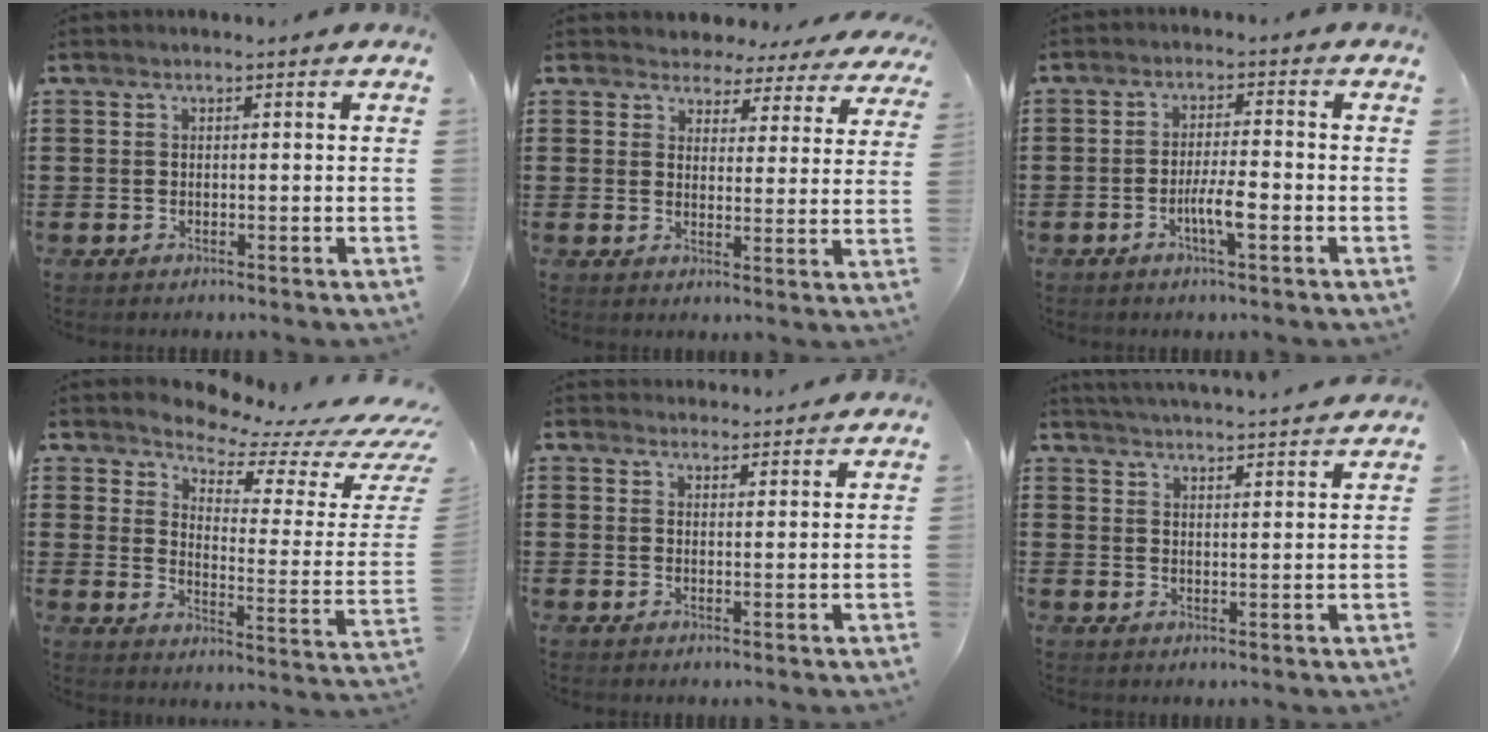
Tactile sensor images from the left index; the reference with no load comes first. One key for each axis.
{"total": 4.0, "fx": 3.8, "fy": 1.4, "fz": 0.2, "tx": -0.027, "ty": -0.017, "tz": 0.064}
{"total": 4.6, "fx": -1.7, "fy": 0.9, "fz": 4.2, "tx": -0.076, "ty": 0.003, "tz": -0.033}
{"total": 4.6, "fx": 4.3, "fy": 0.5, "fz": 1.6, "tx": -0.042, "ty": -0.049, "tz": 0.064}
{"total": 2.4, "fx": 2.4, "fy": 0.2, "fz": -0.3, "tx": -0.001, "ty": -0.005, "tz": 0.047}
{"total": 3.7, "fx": 3.6, "fy": -0.8, "fz": 0.0, "tx": -0.012, "ty": -0.024, "tz": 0.062}